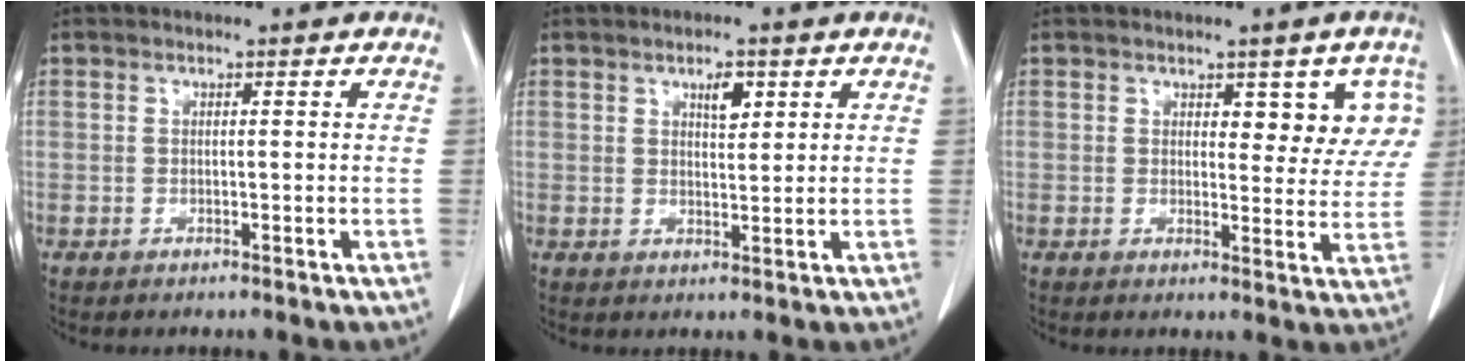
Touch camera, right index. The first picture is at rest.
{"total": 2.9, "force": [1.6, 1.0, 2.2], "torque": [-0.036, -0.003, 0.028]}
{"total": 5.9, "force": [2.5, 3.2, 4.3], "torque": [-0.024, 0.006, 0.026]}